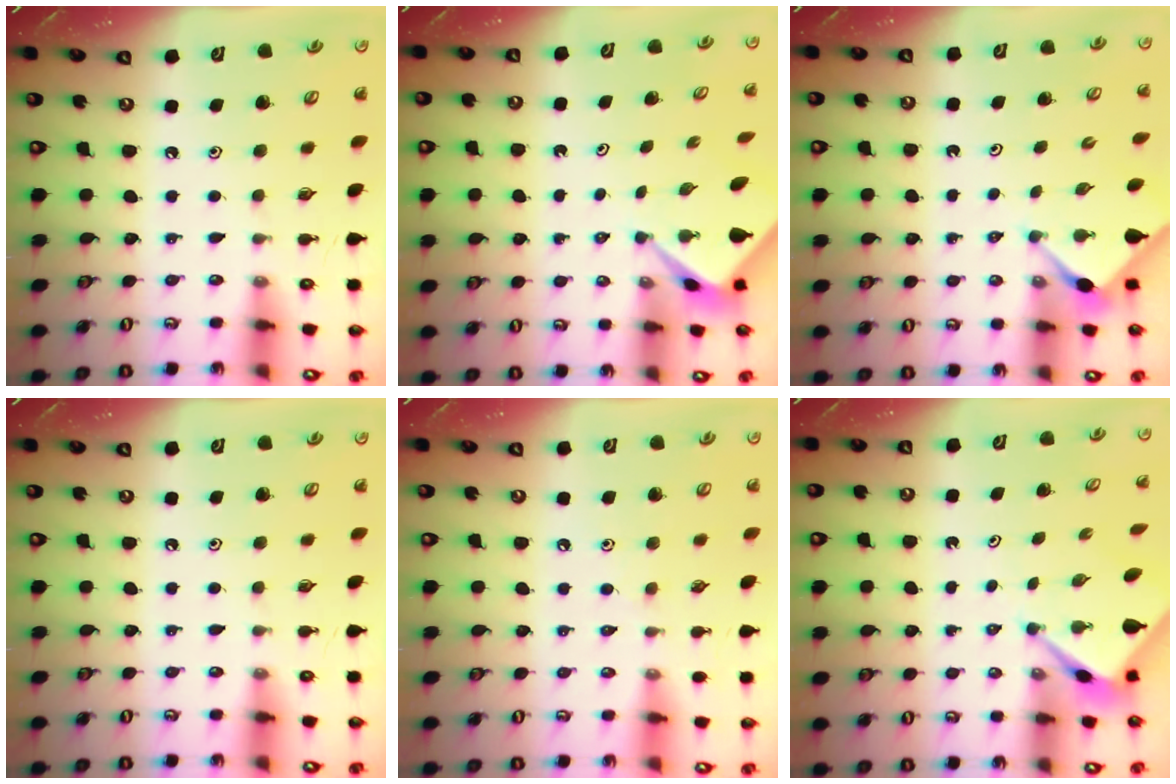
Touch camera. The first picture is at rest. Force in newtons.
{"total": 1.7, "press": 1.7, "slide": 0.2}
{"total": 3.0, "press": 3.0, "slide": 0.3}
{"total": 0.0}
{"total": 2.4, "press": 2.4, "slide": 0.5}
{"total": 2.5, "press": 2.5, "slide": 0.1}